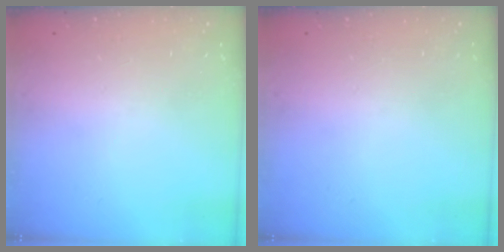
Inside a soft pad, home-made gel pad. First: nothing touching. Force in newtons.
{"total": 0.0}